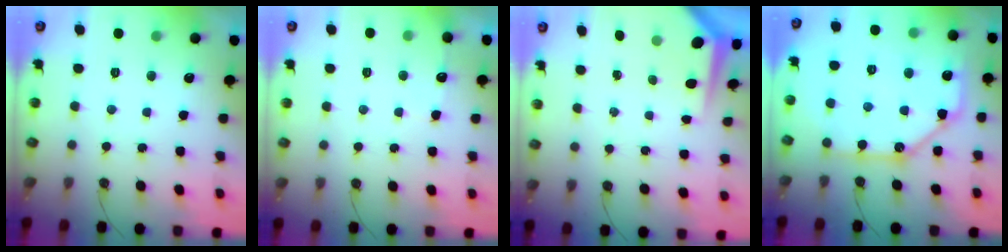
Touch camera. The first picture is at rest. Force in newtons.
{"total": 5.0, "press": 4.9, "slide": 0.6}
{"total": 3.9, "press": 3.9, "slide": 0.2}
{"total": 14.2, "press": 14.1, "slide": 1.6}